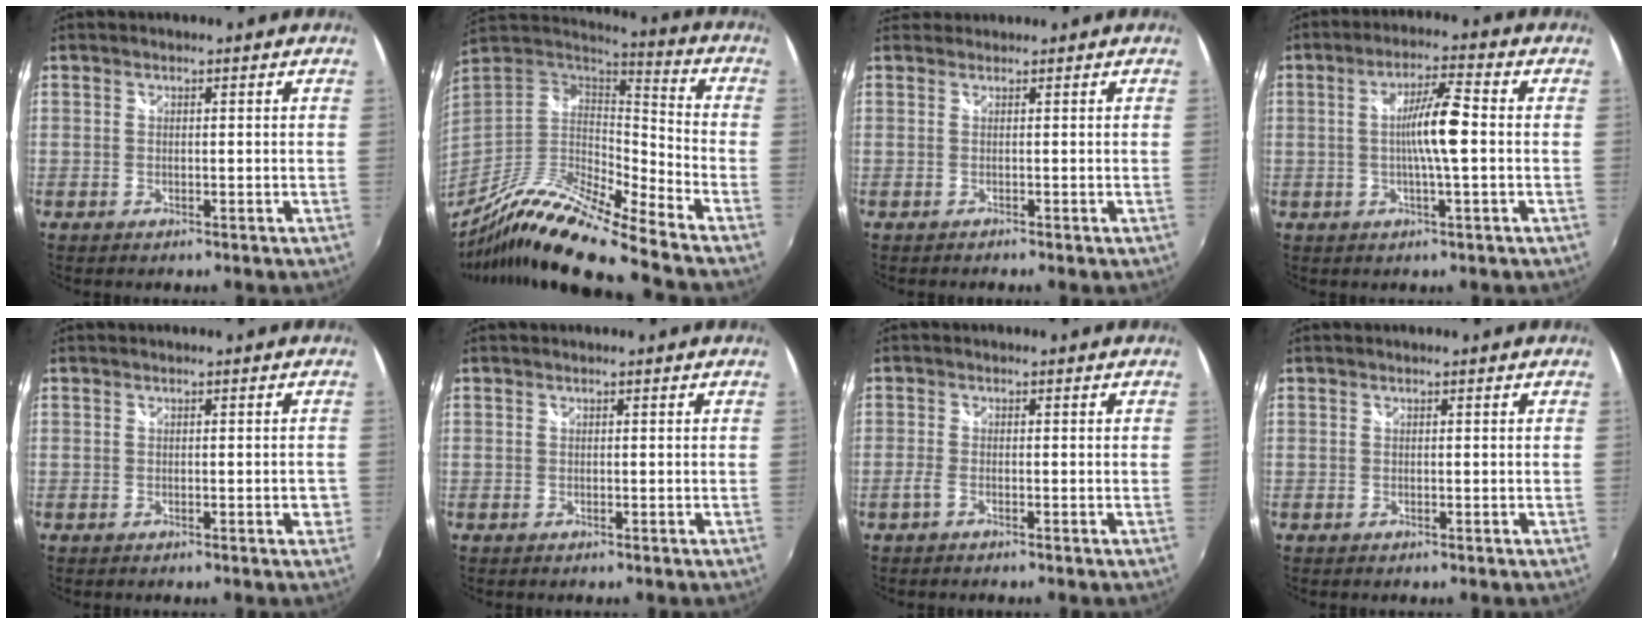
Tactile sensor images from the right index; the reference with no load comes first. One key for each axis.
{"total": 18.1, "fx": -14.1, "fy": 1.0, "fz": 11.3, "tx": -0.202, "ty": -0.022, "tz": -0.273}
{"total": 1.7, "fx": 0.9, "fy": 1.4, "fz": 0.4, "tx": -0.008, "ty": 0.002, "tz": 0.011}
{"total": 7.2, "fx": -0.4, "fy": 0.2, "fz": 7.2, "tx": -0.128, "ty": 0.004, "tz": -0.006}
{"total": 1.7, "fx": -0.6, "fy": 0.7, "fz": 1.4, "tx": -0.015, "ty": 0.004, "tz": -0.006}
{"total": 0.0}
{"total": 1.5, "fx": -1.1, "fy": 0.3, "fz": 1.1, "tx": -0.027, "ty": -0.002, "tz": -0.024}
{"total": 0.0}